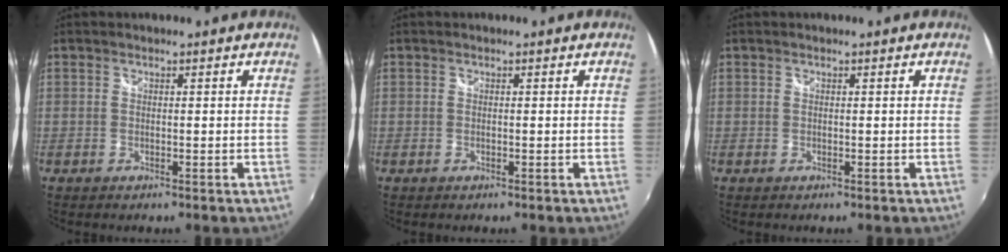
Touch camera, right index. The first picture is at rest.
{"total": 0.0}
{"total": 0.0}